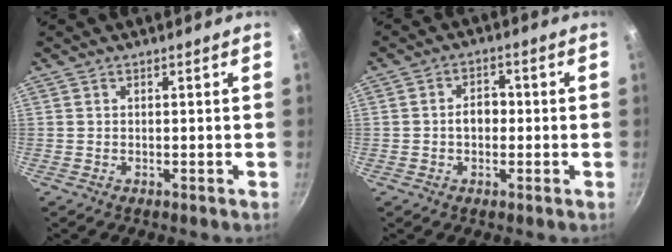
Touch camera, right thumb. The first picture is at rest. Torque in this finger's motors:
{"motor_torque": [-0.34, 0.19, 0.49, -0.41, -0.01]}